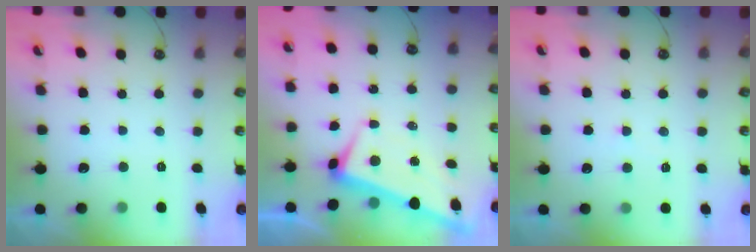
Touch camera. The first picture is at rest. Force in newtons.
{"total": 1.0, "press": 0.7, "slide": 0.7}
{"total": 3.6, "press": 3.5, "slide": 0.3}